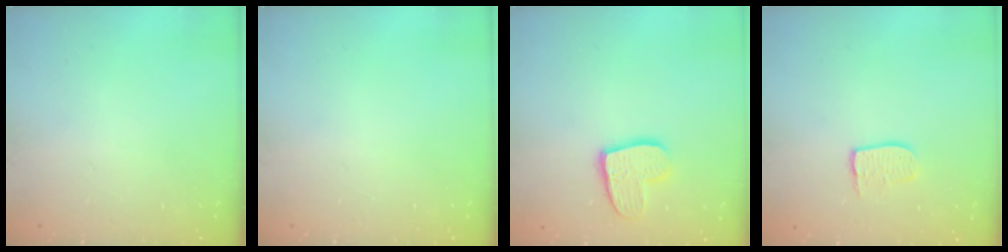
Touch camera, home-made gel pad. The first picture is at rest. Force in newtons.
{"total": 0.0}
{"total": 11.9, "press": 11.9, "slide": 0.9}
{"total": 6.1, "press": 6.1, "slide": 0.5}